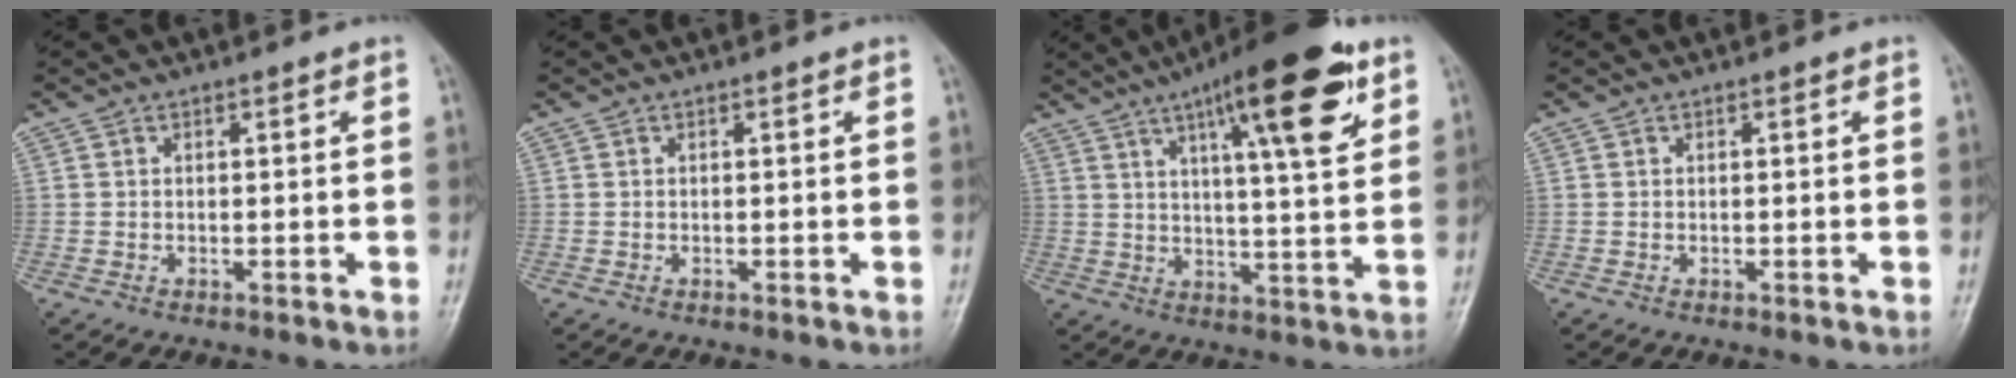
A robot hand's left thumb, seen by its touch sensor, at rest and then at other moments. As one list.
[{"total": 0.0}, {"total": 17.9, "force": [8.9, 4.4, 14.9], "torque": [-0.202, -0.025, 0.129]}, {"total": 0.0}]